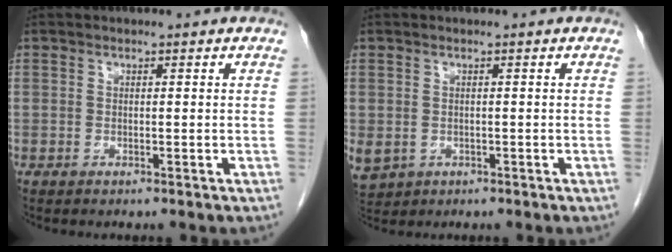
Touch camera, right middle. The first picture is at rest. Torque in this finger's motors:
{"motor_torque": [1.12, -0.30, 0.50, 0.10]}